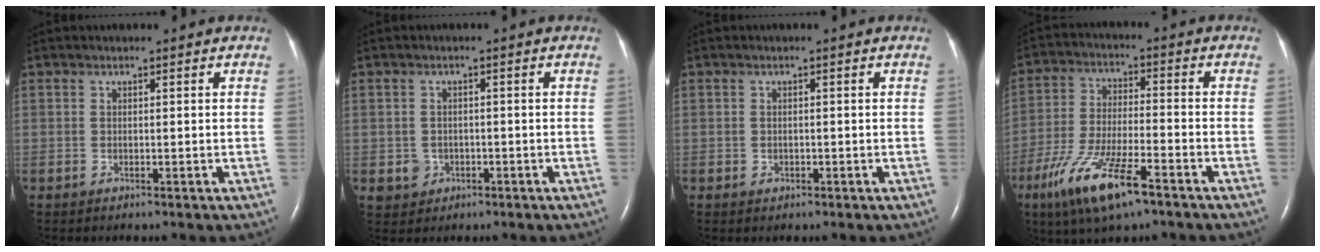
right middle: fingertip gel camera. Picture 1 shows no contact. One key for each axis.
{"total": 2.6, "fx": -0.7, "fy": 2.5, "fz": 0.4, "tx": -0.006, "ty": 0.007, "tz": -0.003}
{"total": 0.7, "fx": -0.2, "fy": 0.6, "fz": 0.2, "tx": -0.005, "ty": 0.001, "tz": -0.003}
{"total": 12.3, "fx": -7.3, "fy": 2.3, "fz": 9.5, "tx": -0.194, "ty": -0.021, "tz": -0.130}